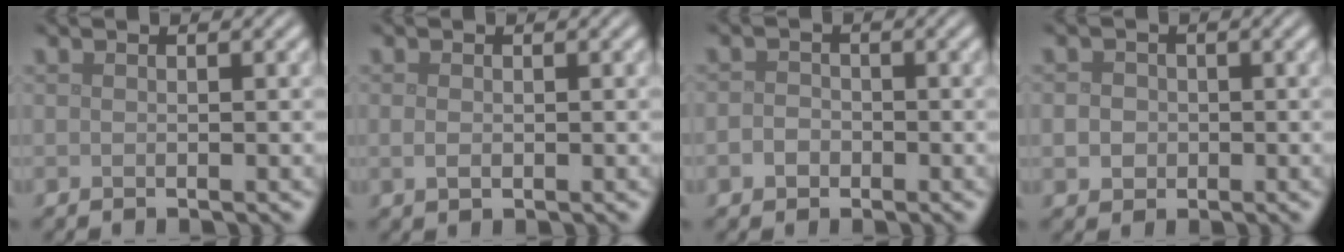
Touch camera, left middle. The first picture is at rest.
{"total": 1.0, "force": [-0.1, 0.6, 0.7], "torque": [-0.017, -0.003, 0.000]}
{"total": 1.6, "force": [-0.6, 1.4, 0.6], "torque": [0.000, -0.002, -0.016]}
{"total": 2.6, "force": [-0.1, 2.4, 1.1], "torque": [-0.006, 0.006, -0.012]}